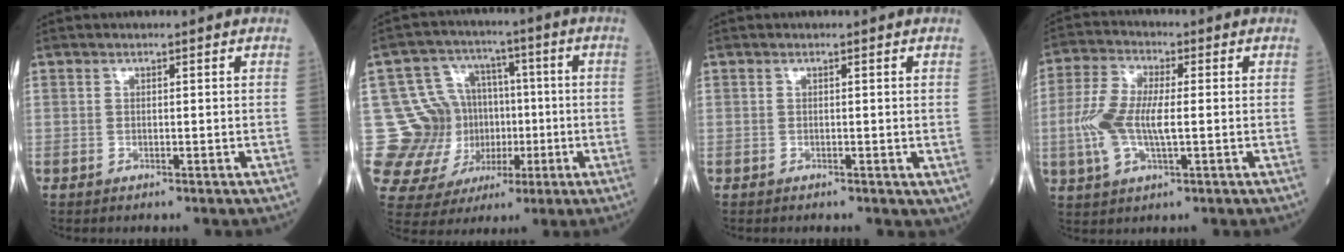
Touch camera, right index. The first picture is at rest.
{"total": 15.8, "force": [-0.6, 14.1, 7.3], "torque": [-0.146, 0.051, 0.022]}
{"total": 0.6, "force": [0.3, 0.3, 0.4], "torque": [-0.006, -0.001, 0.006]}
{"total": 8.9, "force": [-0.6, 3.3, 8.3], "torque": [-0.197, 0.007, -0.007]}